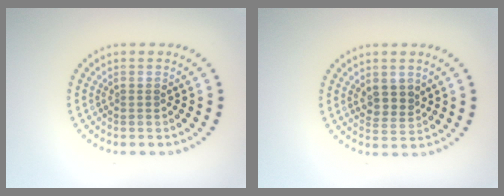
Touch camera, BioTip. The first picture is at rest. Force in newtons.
{"total": 2.2, "press": 2.0, "slide": 0.9}